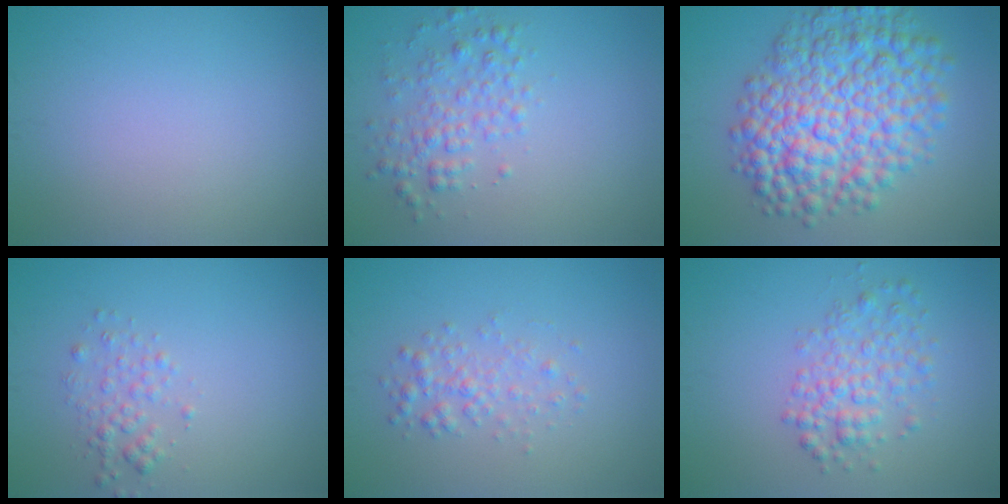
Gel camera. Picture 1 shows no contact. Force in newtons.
{"total": 2.9, "press": 2.9, "slide": 0.0}
{"total": 10.9, "press": 10.9, "slide": 0.2}
{"total": 1.7, "press": 1.7, "slide": 0.1}
{"total": 2.1, "press": 2.1, "slide": 0.0}
{"total": 3.4, "press": 3.4, "slide": 0.1}